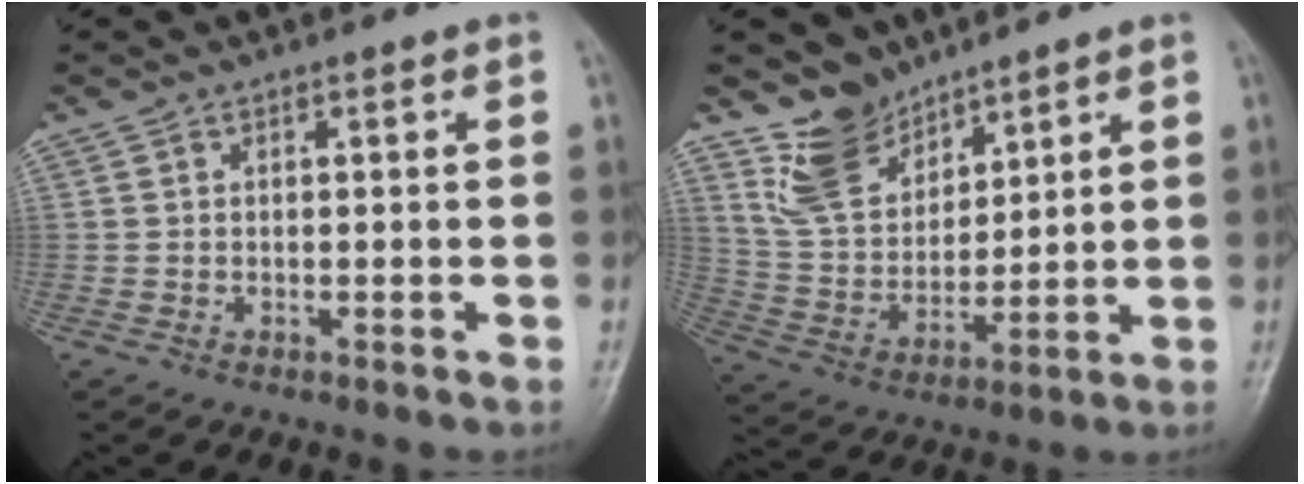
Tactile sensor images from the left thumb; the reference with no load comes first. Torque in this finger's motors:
{"motor_torque": [0.18, 0.08, -0.10, -0.49, 0.14]}